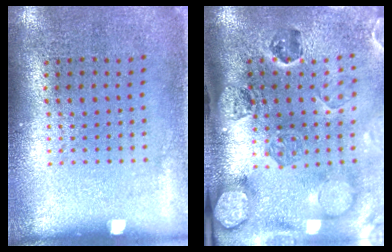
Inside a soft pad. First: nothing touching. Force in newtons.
{"total": 3.0, "press": 2.8, "slide": 1.0}